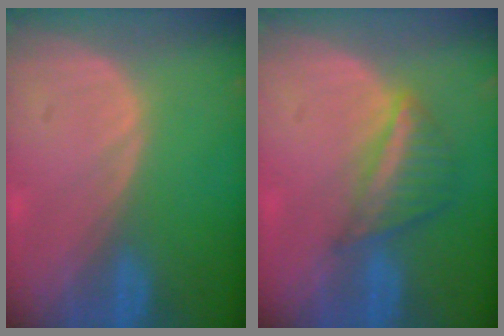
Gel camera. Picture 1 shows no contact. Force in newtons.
{"total": 6.1, "press": 5.4, "slide": 2.8}